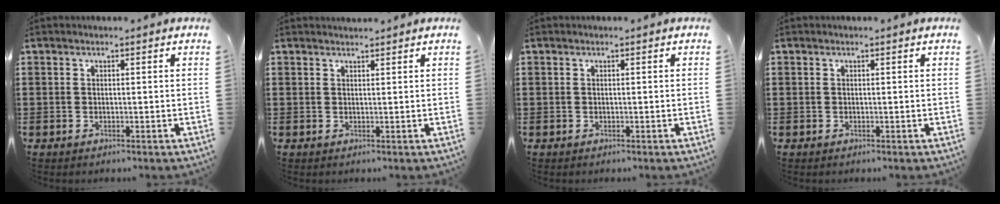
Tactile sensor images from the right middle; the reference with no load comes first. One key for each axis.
{"total": 1.0, "fx": 1.0, "fy": 0.1, "fz": 0.0, "tx": -0.003, "ty": 0.000, "tz": 0.019}
{"total": 0.0}
{"total": 0.0}